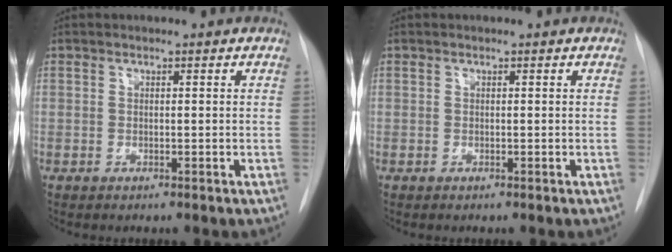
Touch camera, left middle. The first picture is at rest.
{"total": 0.0}